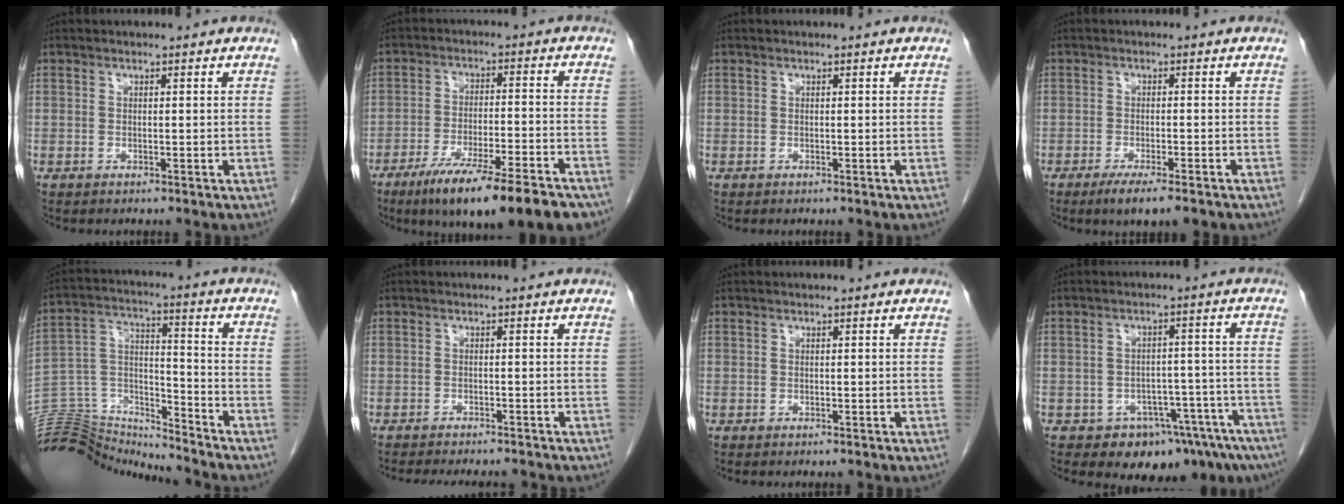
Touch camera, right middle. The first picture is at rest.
{"total": 18.0, "force": [-13.4, 2.1, 11.8], "torque": [-0.138, -0.018, -0.206]}
{"total": 0.0}
{"total": 5.7, "force": [-3.9, 0.8, 4.0], "torque": [-0.058, -0.013, -0.055]}
{"total": 14.7, "force": [-14.7, 1.1, 0.2], "torque": [0.002, 0.057, -0.259]}
{"total": 8.6, "force": [-7.8, 1.6, 3.3], "torque": [-0.041, -0.009, -0.101]}
{"total": 0.0}
{"total": 10.5, "force": [-8.0, 4.7, 4.9], "torque": [-0.031, 0.026, -0.106]}